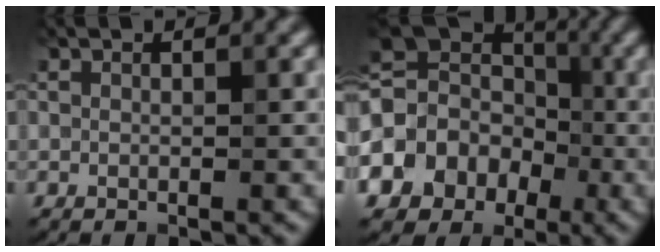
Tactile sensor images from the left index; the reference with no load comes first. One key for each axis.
{"total": 11.1, "fx": -3.0, "fy": 9.4, "fz": 5.1, "tx": -0.101, "ty": -0.005, "tz": -0.070}